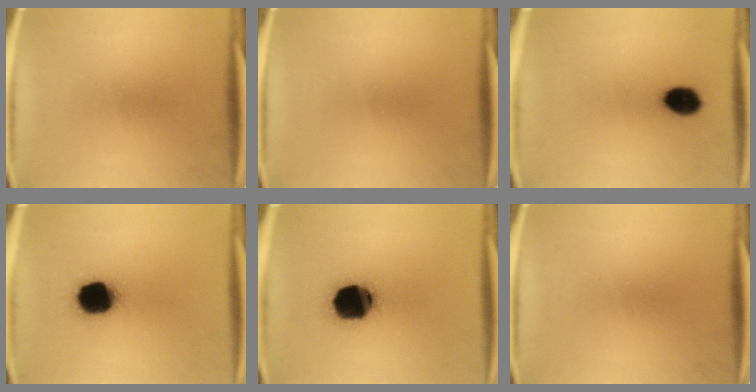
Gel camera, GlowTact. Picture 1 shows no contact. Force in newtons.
{"total": 0.0}
{"total": 6.5}
{"total": 14.2}
{"total": 19.1}
{"total": 0.0}